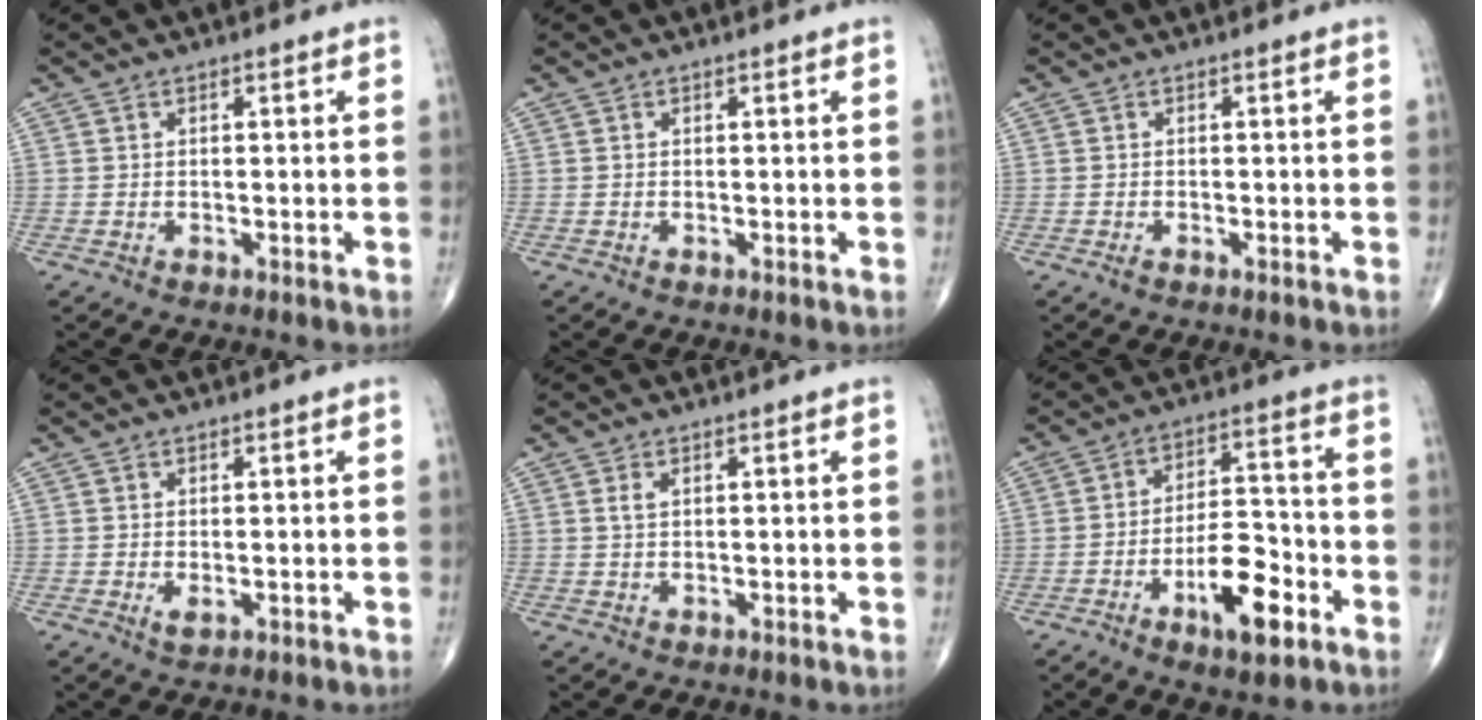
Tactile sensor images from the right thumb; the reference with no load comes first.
{"total": 0.0}
{"total": 0.7, "force": [-0.4, 0.3, 0.5], "torque": [-0.013, 0.001, -0.007]}
{"total": 1.4, "force": [-0.3, 0.6, 1.2], "torque": [-0.020, -0.004, 0.000]}
{"total": 1.5, "force": [0.5, 0.8, 1.2], "torque": [-0.027, 0.005, 0.013]}
{"total": 12.1, "force": [-5.5, 4.8, 9.6], "torque": [-0.144, 0.037, -0.084]}